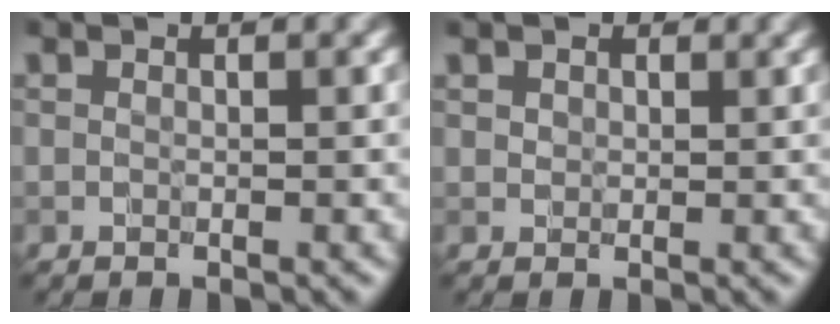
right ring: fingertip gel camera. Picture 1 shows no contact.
{"total": 1.4, "force": [1.0, 1.0, 0.3], "torque": [-0.013, 0.001, 0.021]}